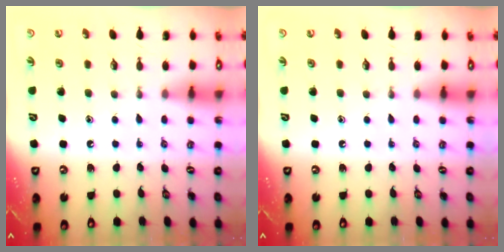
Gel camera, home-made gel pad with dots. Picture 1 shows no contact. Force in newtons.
{"total": 0.0}